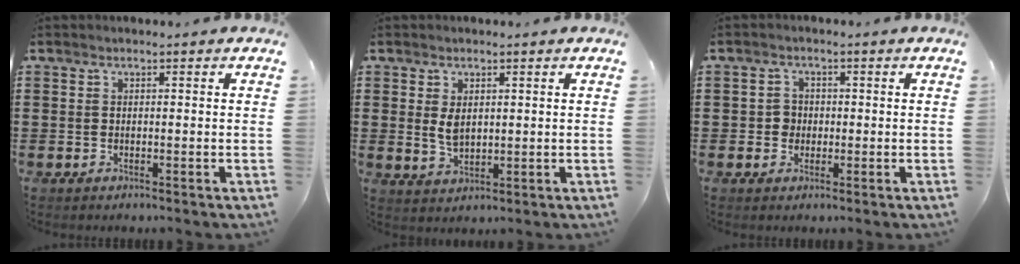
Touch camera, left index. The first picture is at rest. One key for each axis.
{"total": 3.6, "fx": 0.6, "fy": 2.3, "fz": 2.7, "tx": -0.057, "ty": 0.006, "tz": 0.011}
{"total": 2.3, "fx": -0.2, "fy": 2.1, "fz": 0.8, "tx": -0.025, "ty": 0.005, "tz": -0.006}